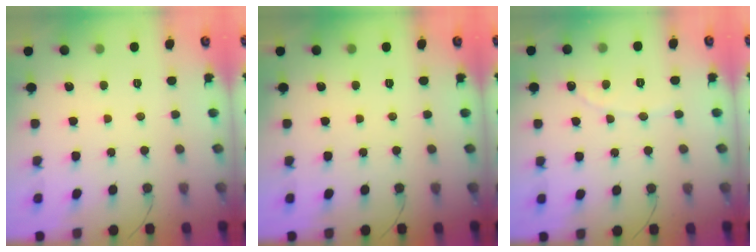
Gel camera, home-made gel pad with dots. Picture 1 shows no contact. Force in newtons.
{"total": 0.0}
{"total": 1.7, "press": 1.7, "slide": 0.1}